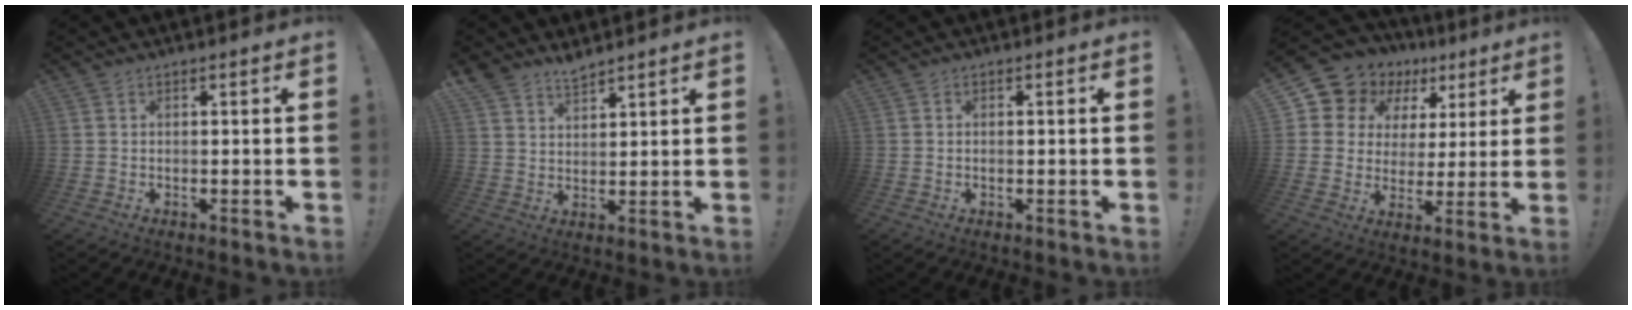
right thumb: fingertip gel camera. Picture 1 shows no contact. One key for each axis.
{"total": 4.7, "fx": 4.3, "fy": 1.7, "fz": 1.1, "tx": -0.021, "ty": -0.030, "tz": 0.080}
{"total": 0.5, "fx": -0.3, "fy": 0.0, "fz": 0.5, "tx": -0.011, "ty": 0.001, "tz": -0.005}
{"total": 10.6, "fx": 6.3, "fy": 8.0, "fz": 2.8, "tx": -0.055, "ty": -0.052, "tz": 0.125}